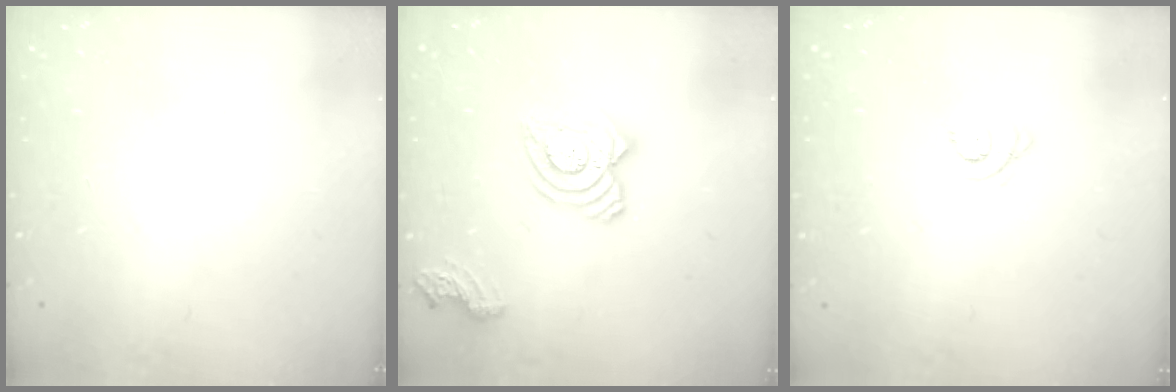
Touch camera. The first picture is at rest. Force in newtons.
{"total": 13.9, "press": 13.8, "slide": 1.5}
{"total": 3.6, "press": 3.6, "slide": 0.4}